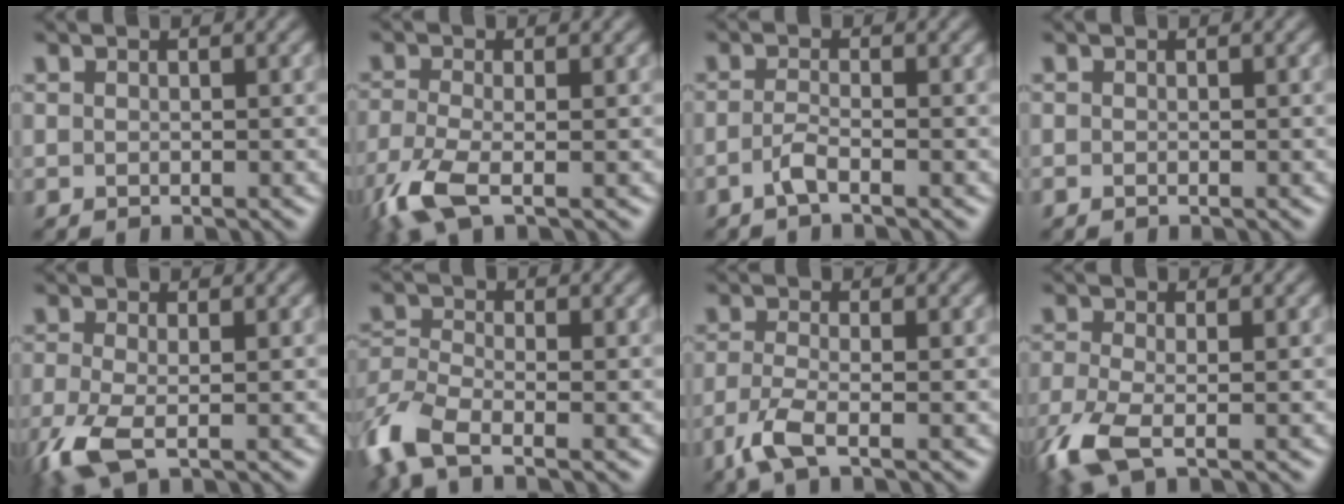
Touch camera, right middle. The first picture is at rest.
{"total": 5.0, "force": [-2.7, 1.6, 3.9], "torque": [-0.101, -0.016, -0.065]}
{"total": 1.6, "force": [-0.9, 0.3, 1.3], "torque": [-0.028, 0.002, -0.024]}
{"total": 0.0}
{"total": 4.7, "force": [-2.0, 1.8, 3.8], "torque": [-0.104, -0.013, -0.046]}
{"total": 5.9, "force": [-3.7, 2.5, 3.9], "torque": [-0.096, -0.011, -0.090]}
{"total": 3.3, "force": [-2.0, 0.8, 2.5], "torque": [-0.064, -0.009, -0.050]}
{"total": 5.1, "force": [-2.6, 1.8, 4.0], "torque": [-0.108, -0.016, -0.063]}